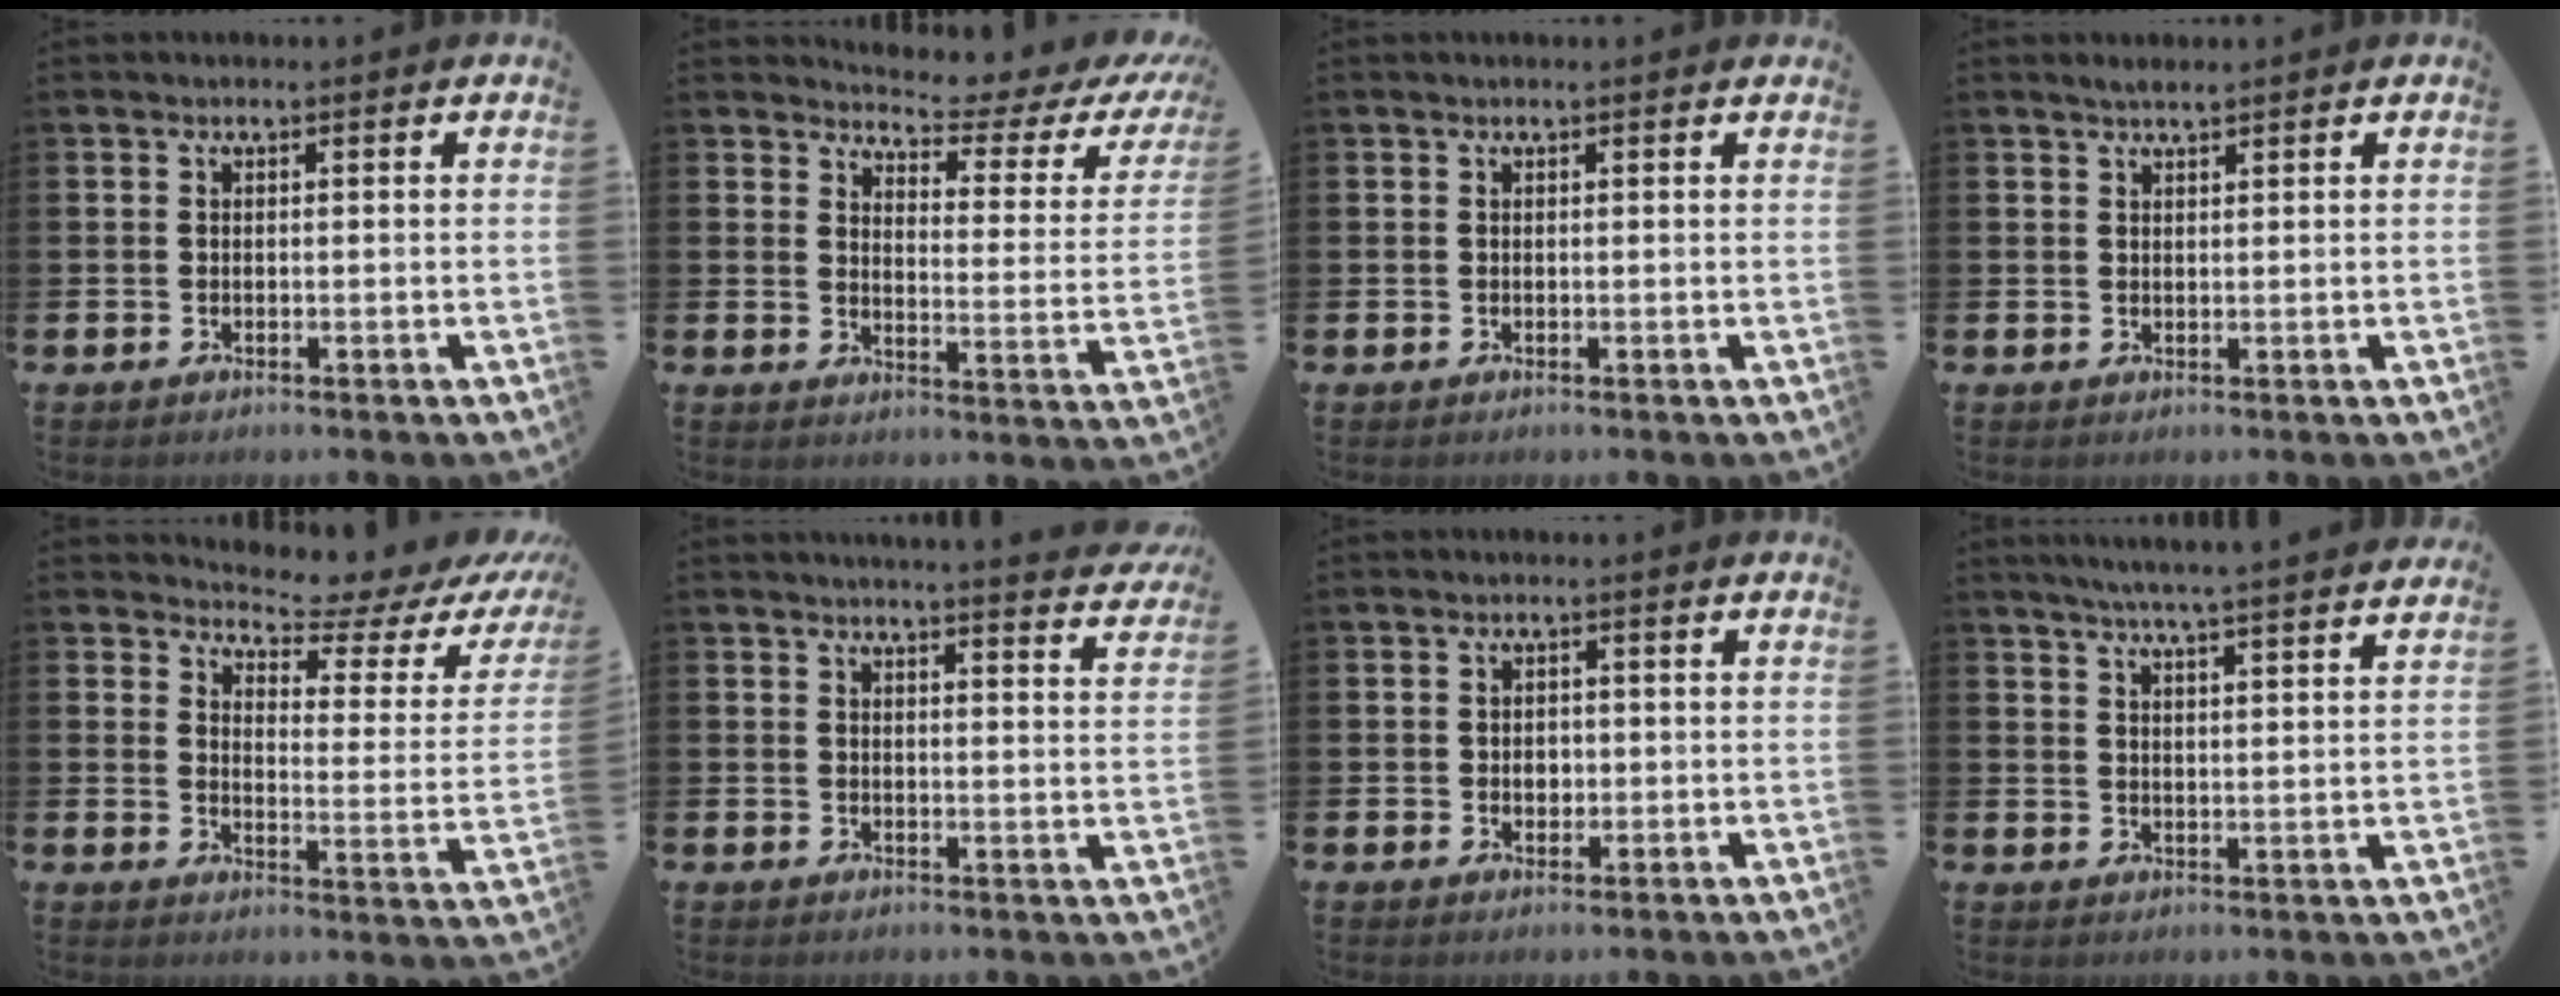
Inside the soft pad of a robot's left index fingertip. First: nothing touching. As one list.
[{"total": 4.0, "force": [3.7, 1.0, 1.3], "torque": [-0.030, -0.038, 0.051]}, {"total": 0.0}, {"total": 1.5, "force": [1.4, 0.3, 0.6], "torque": [-0.005, 0.000, 0.023]}, {"total": 5.1, "force": [4.9, 1.1, 1.2], "torque": [-0.034, -0.046, 0.076]}, {"total": 3.8, "force": [3.7, -0.4, 0.5], "torque": [-0.004, -0.030, 0.061]}, {"total": 1.8, "force": [0.0, 1.5, 1.0], "torque": [-0.005, 0.002, -0.006]}, {"total": 5.6, "force": [5.3, -0.9, 1.4], "torque": [-0.036, -0.033, 0.091]}]